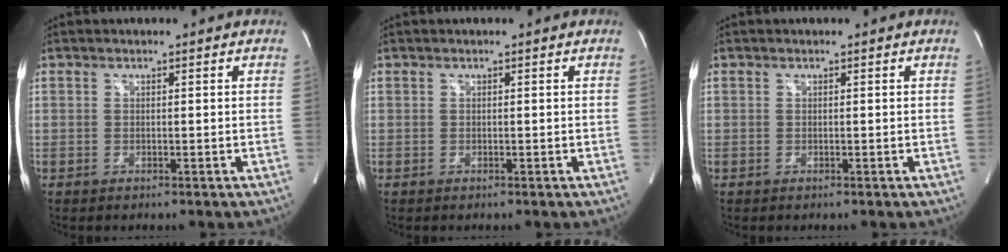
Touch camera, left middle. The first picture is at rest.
{"total": 0.0}
{"total": 0.0}